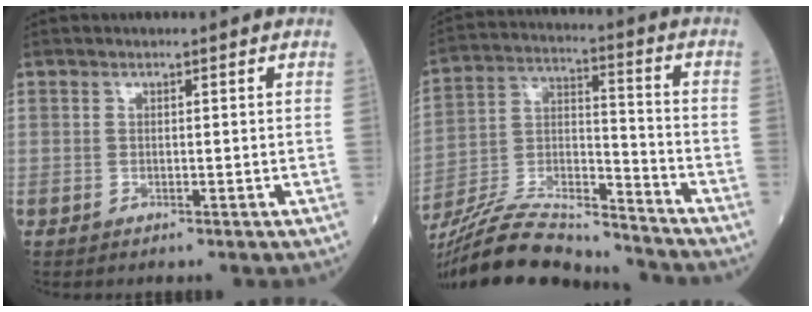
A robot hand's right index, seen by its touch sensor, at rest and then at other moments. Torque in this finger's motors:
{"motor_torque": [0.66, -1.11, 0.20, 0.12]}